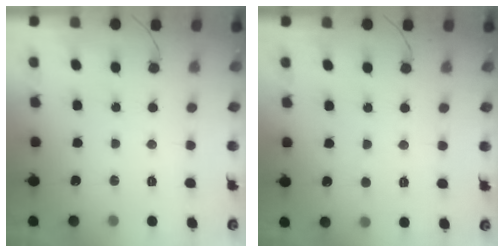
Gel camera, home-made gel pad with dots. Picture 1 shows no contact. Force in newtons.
{"total": 2.5, "press": 2.5, "slide": 0.2}